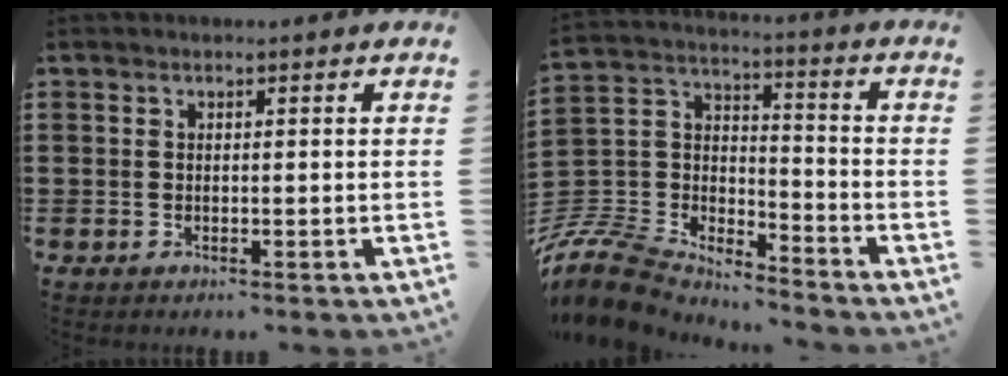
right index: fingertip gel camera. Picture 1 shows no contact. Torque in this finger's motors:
{"motor_torque": [-1.05, 1.09, -1.05, -0.21]}